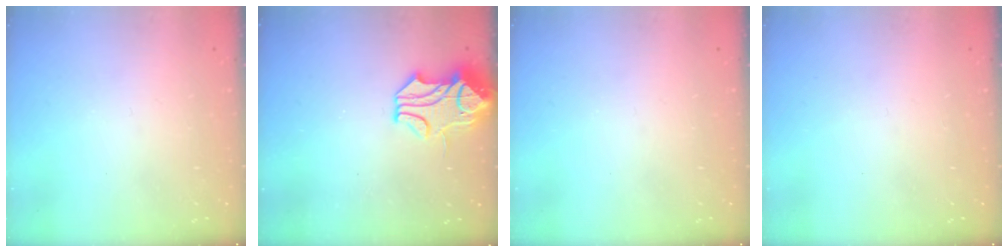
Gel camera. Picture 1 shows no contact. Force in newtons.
{"total": 2.2, "press": 1.6, "slide": 1.6}
{"total": 0.0}
{"total": 0.0}